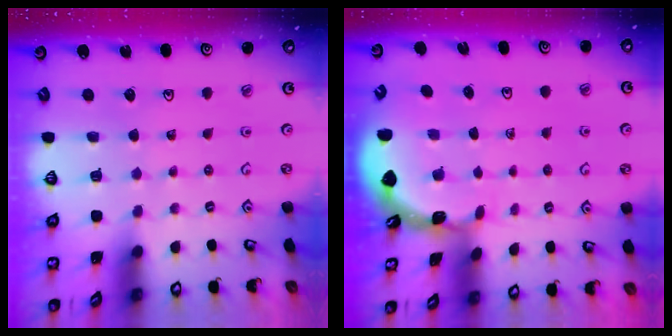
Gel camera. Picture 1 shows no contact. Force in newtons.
{"total": 1.7, "press": 1.7, "slide": 0.1}